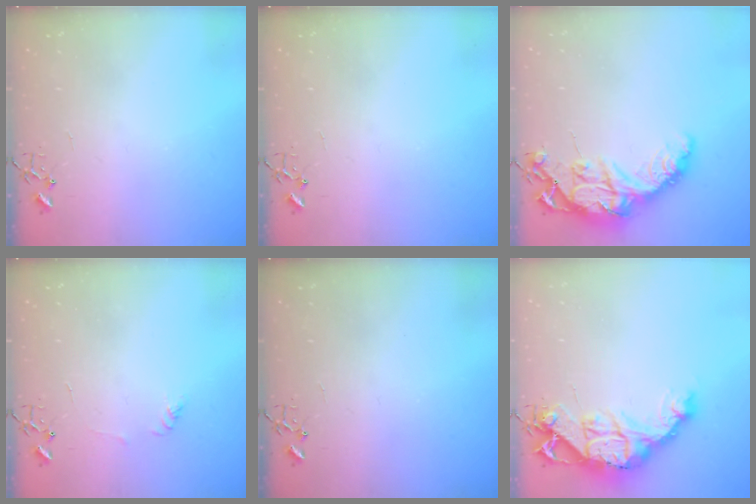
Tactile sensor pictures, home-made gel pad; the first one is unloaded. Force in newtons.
{"total": 0.0}
{"total": 17.0, "press": 17.0, "slide": 1.3}
{"total": 3.7, "press": 3.7, "slide": 0.5}
{"total": 0.0}
{"total": 18.1, "press": 18.0, "slide": 2.0}